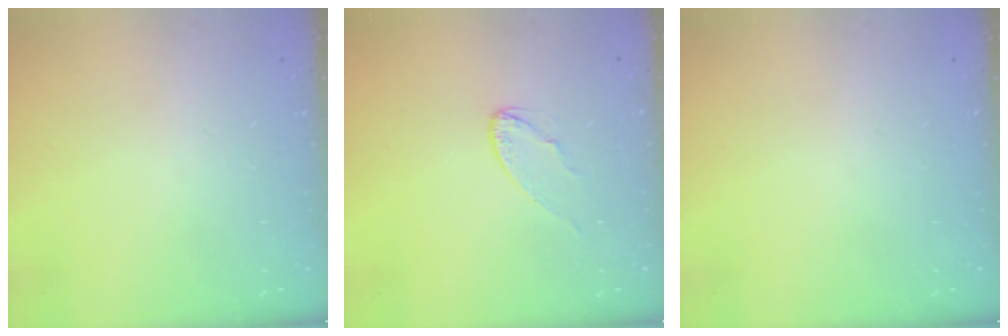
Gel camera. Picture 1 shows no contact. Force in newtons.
{"total": 6.4, "press": 6.4, "slide": 0.4}
{"total": 0.0}